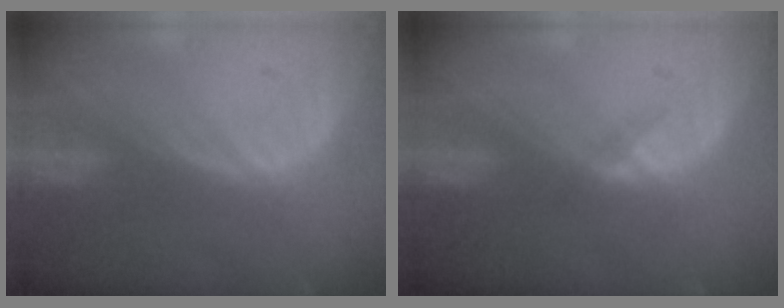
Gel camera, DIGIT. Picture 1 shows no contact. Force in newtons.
{"total": 1.3, "press": 0.9, "slide": 0.9}